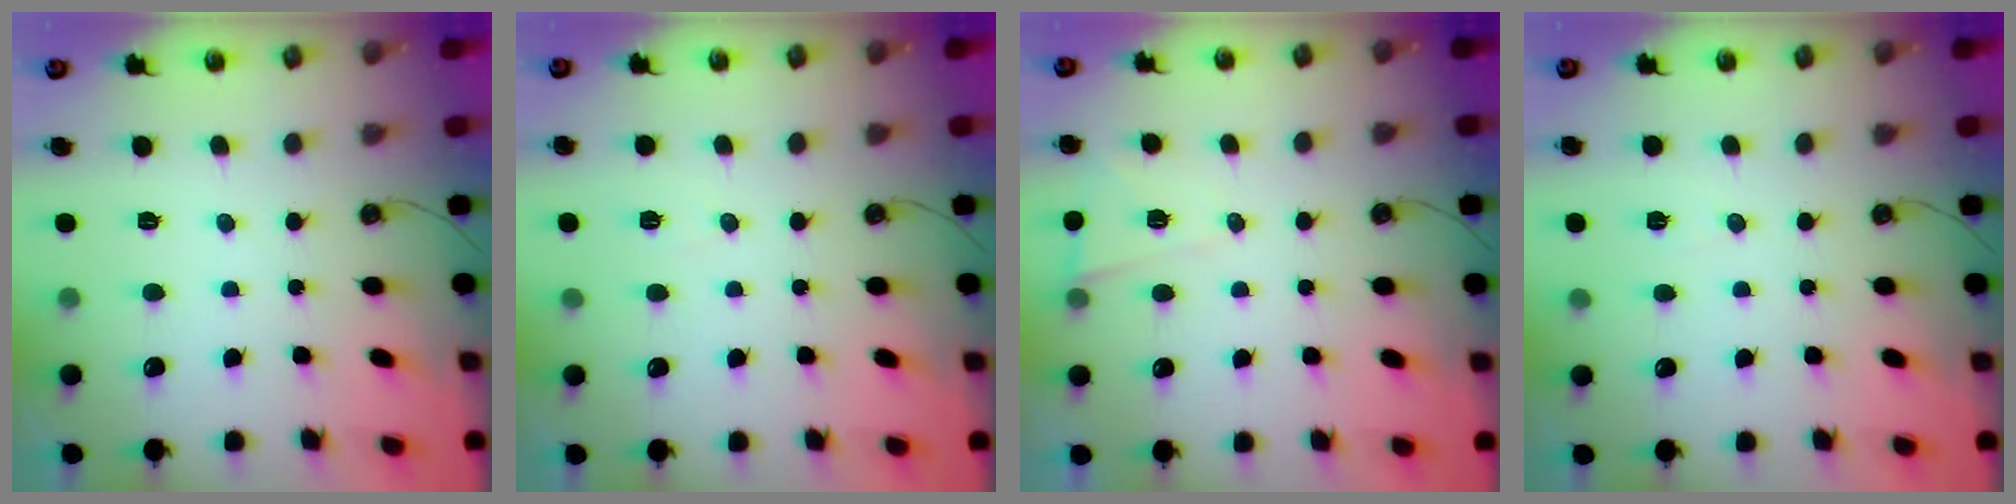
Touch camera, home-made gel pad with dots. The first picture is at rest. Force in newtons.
{"total": 6.6, "press": 4.9, "slide": 4.4}
{"total": 6.0, "press": 4.8, "slide": 3.6}
{"total": 6.1, "press": 4.1, "slide": 4.6}